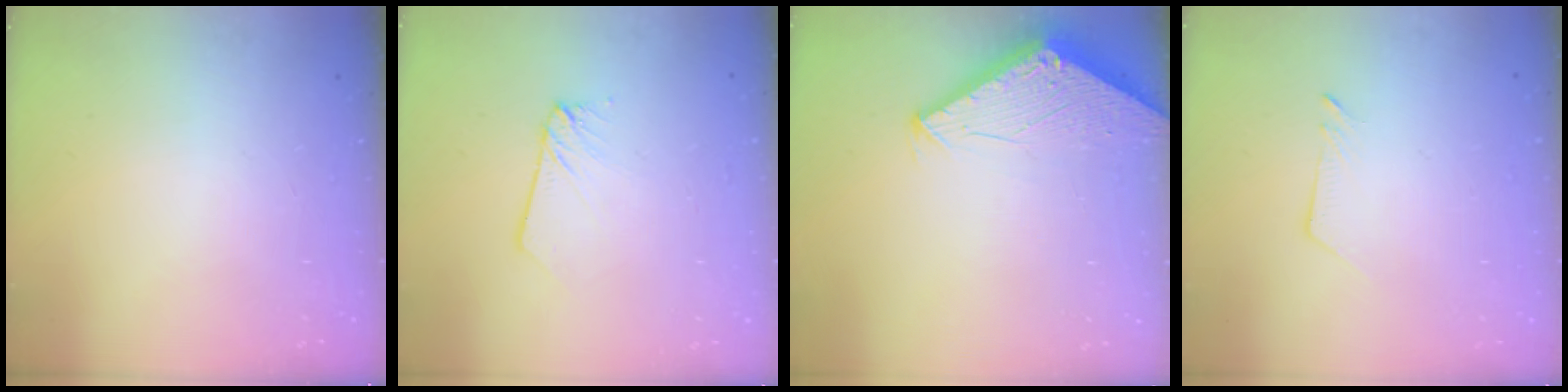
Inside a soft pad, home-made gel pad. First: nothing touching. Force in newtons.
{"total": 2.6, "press": 2.6, "slide": 0.2}
{"total": 2.9, "press": 2.9, "slide": 0.2}
{"total": 3.6, "press": 3.6, "slide": 0.5}